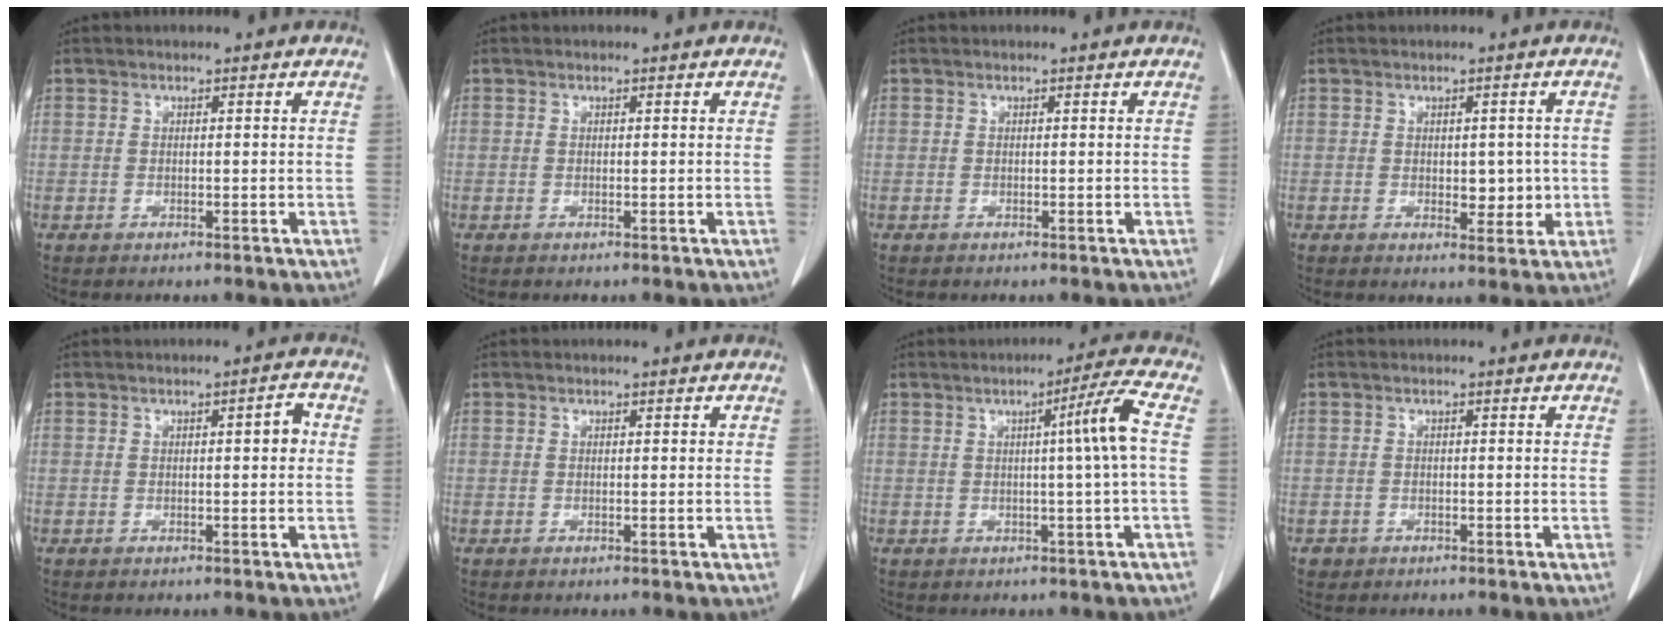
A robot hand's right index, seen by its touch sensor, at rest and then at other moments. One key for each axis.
{"total": 0.0}
{"total": 0.0}
{"total": 3.9, "fx": 0.0, "fy": 2.4, "fz": 3.1, "tx": -0.029, "ty": 0.001, "tz": 0.010}
{"total": 2.4, "fx": 0.2, "fy": 0.6, "fz": 2.4, "tx": -0.033, "ty": 0.005, "tz": 0.001}
{"total": 0.0}
{"total": 5.9, "fx": 0.4, "fy": -1.7, "fz": 5.7, "tx": -0.087, "ty": 0.004, "tz": 0.006}
{"total": 1.1, "fx": -0.6, "fy": 0.9, "fz": 0.0, "tx": -0.009, "ty": 0.002, "tz": -0.008}